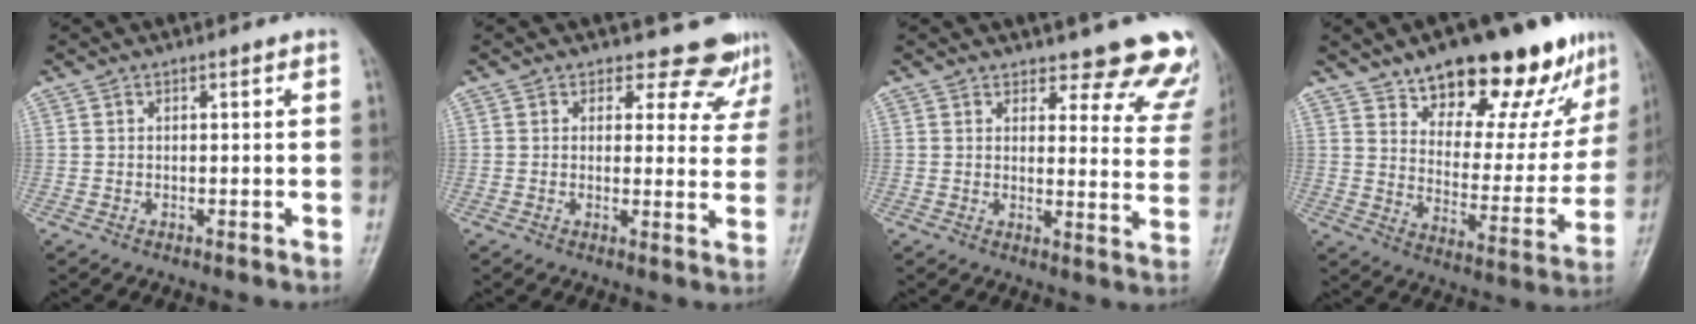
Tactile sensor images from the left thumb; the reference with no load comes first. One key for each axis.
{"total": 8.0, "fx": 7.1, "fy": 3.8, "fz": 0.4, "tx": 0.042, "ty": -0.045, "tz": 0.062}
{"total": 13.2, "fx": 11.8, "fy": 4.4, "fz": 4.2, "tx": 0.011, "ty": -0.083, "tz": 0.110}
{"total": 23.2, "fx": 15.7, "fy": 9.7, "fz": 14.0, "tx": -0.140, "ty": -0.069, "tz": 0.232}